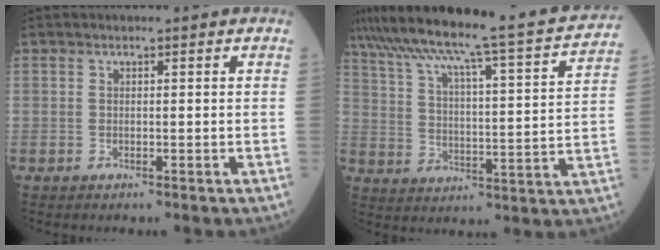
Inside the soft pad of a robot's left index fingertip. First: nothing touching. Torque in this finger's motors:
{"motor_torque": [0.59, -1.55, 0.60, 0.15]}